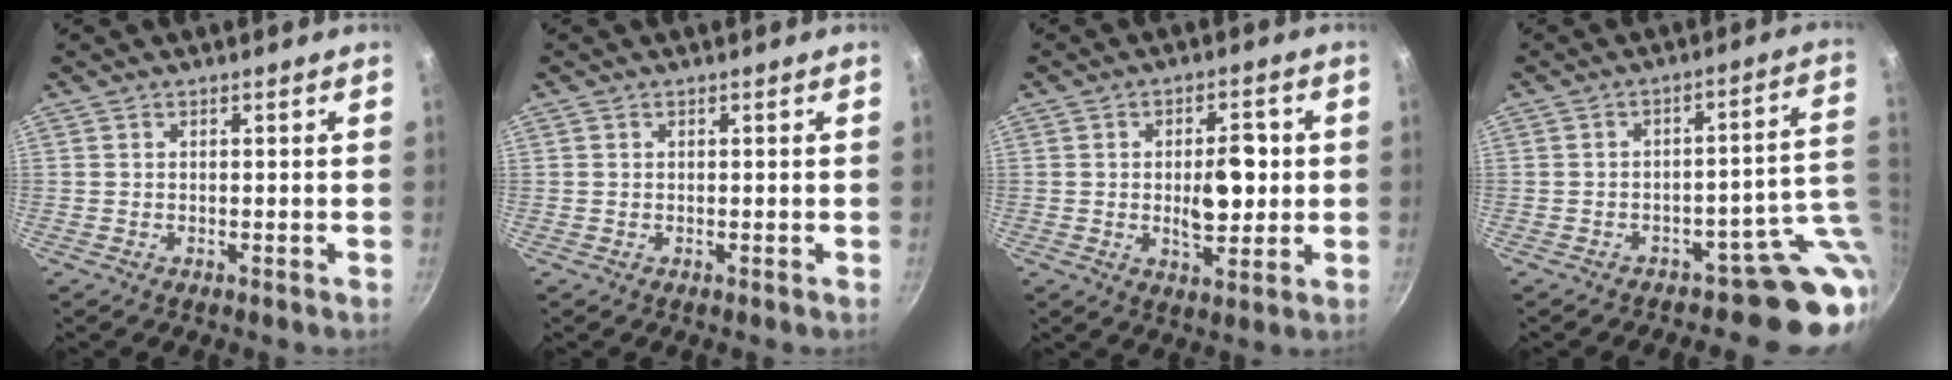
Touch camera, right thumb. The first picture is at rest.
{"total": 0.0}
{"total": 8.9, "force": [0.1, 4.7, 7.6], "torque": [-0.087, 0.000, 0.003]}
{"total": 8.5, "force": [-2.2, 5.4, 6.3], "torque": [-0.014, 0.033, -0.033]}